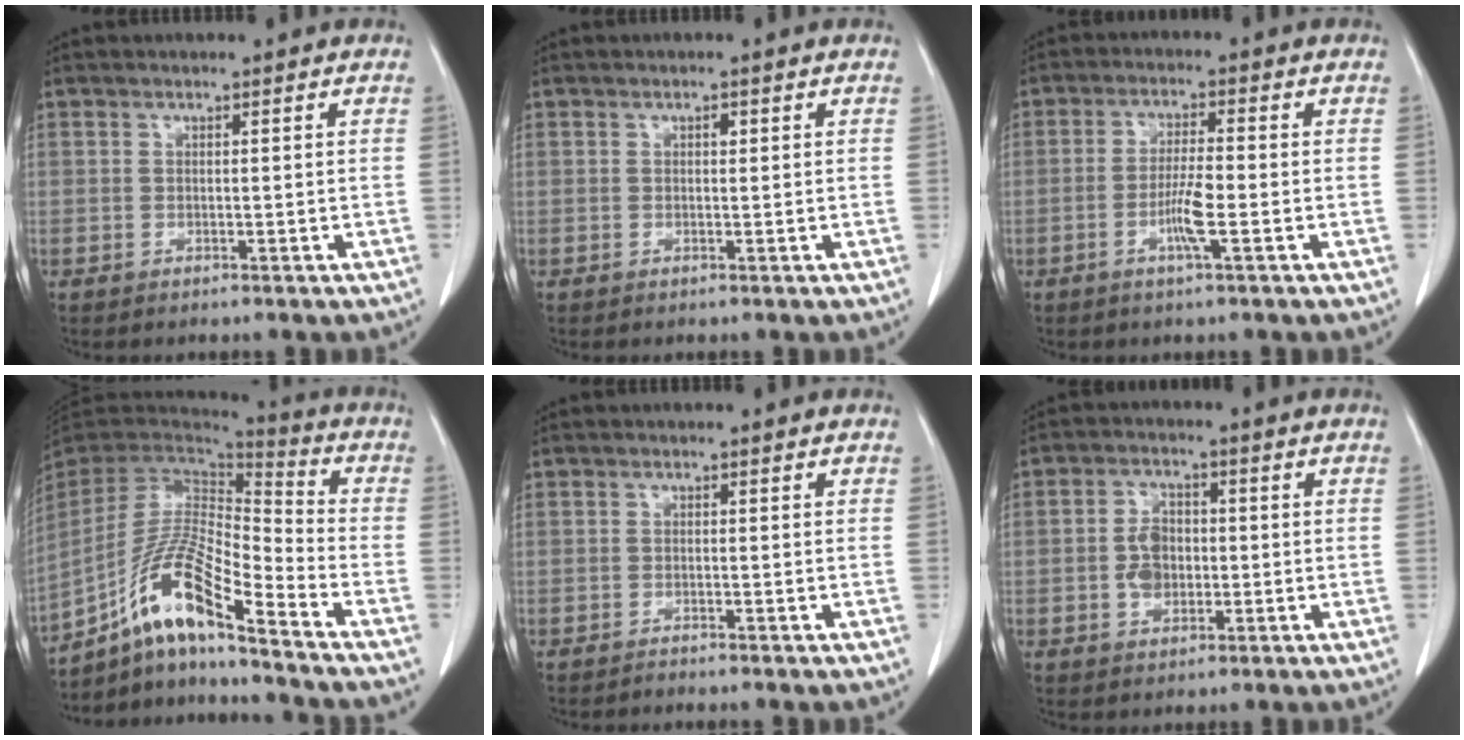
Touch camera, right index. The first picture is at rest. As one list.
[{"total": 0.7, "force": [0.2, 0.4, 0.6], "torque": [-0.010, 0.001, 0.003]}, {"total": 5.0, "force": [-1.6, 0.1, 4.7], "torque": [-0.090, -0.005, -0.031]}, {"total": 15.2, "force": [-9.8, 1.7, 11.5], "torque": [-0.230, 0.002, -0.180]}, {"total": 0.9, "force": [-0.9, -0.1, 0.2], "torque": [-0.006, 0.000, -0.014]}, {"total": 4.8, "force": [-0.6, 3.3, 3.3], "torque": [-0.066, 0.009, -0.009]}]